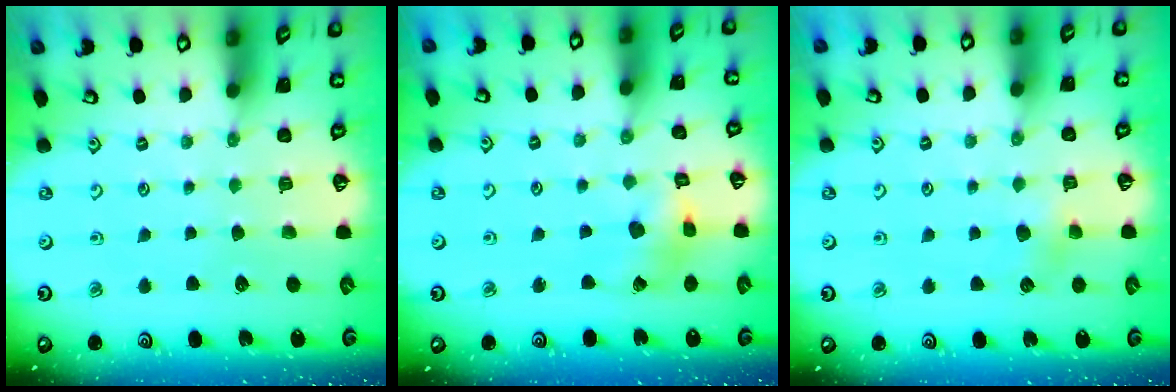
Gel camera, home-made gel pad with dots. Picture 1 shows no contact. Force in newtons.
{"total": 6.3, "press": 6.2, "slide": 0.7}
{"total": 4.5, "press": 4.4, "slide": 0.7}